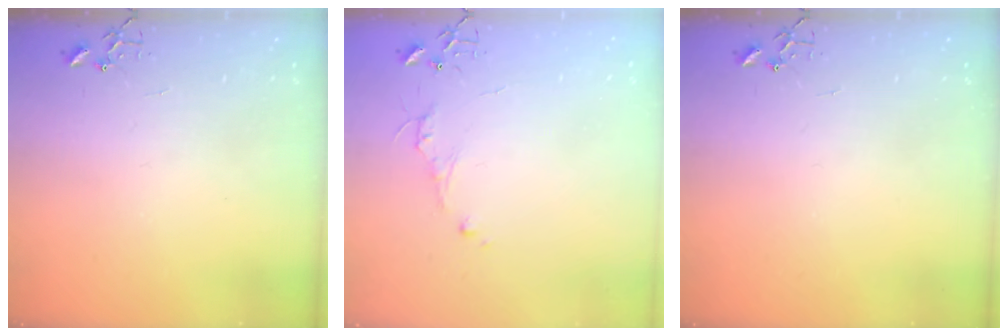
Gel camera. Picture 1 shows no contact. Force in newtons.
{"total": 5.0, "press": 5.0, "slide": 0.6}
{"total": 0.0}